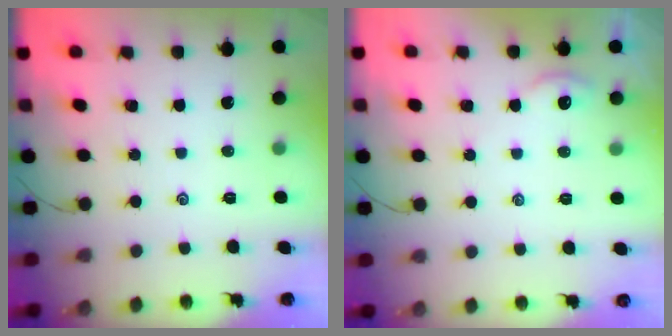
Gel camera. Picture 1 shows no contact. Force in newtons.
{"total": 2.2, "press": 2.2, "slide": 0.2}